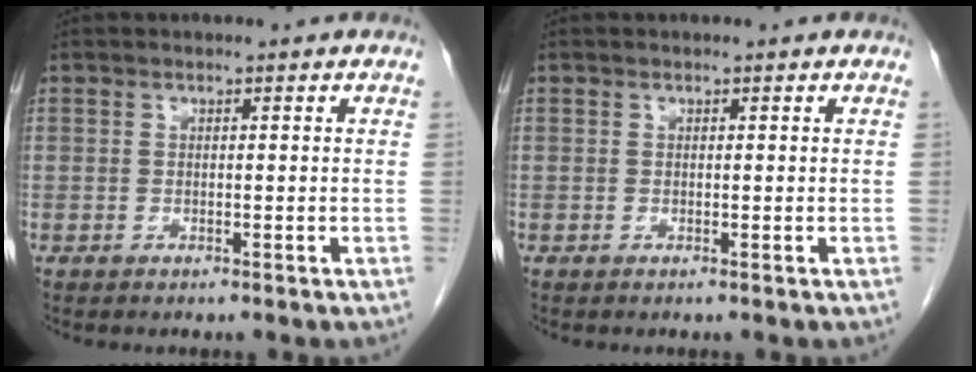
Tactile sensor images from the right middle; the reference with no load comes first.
{"total": 0.0}